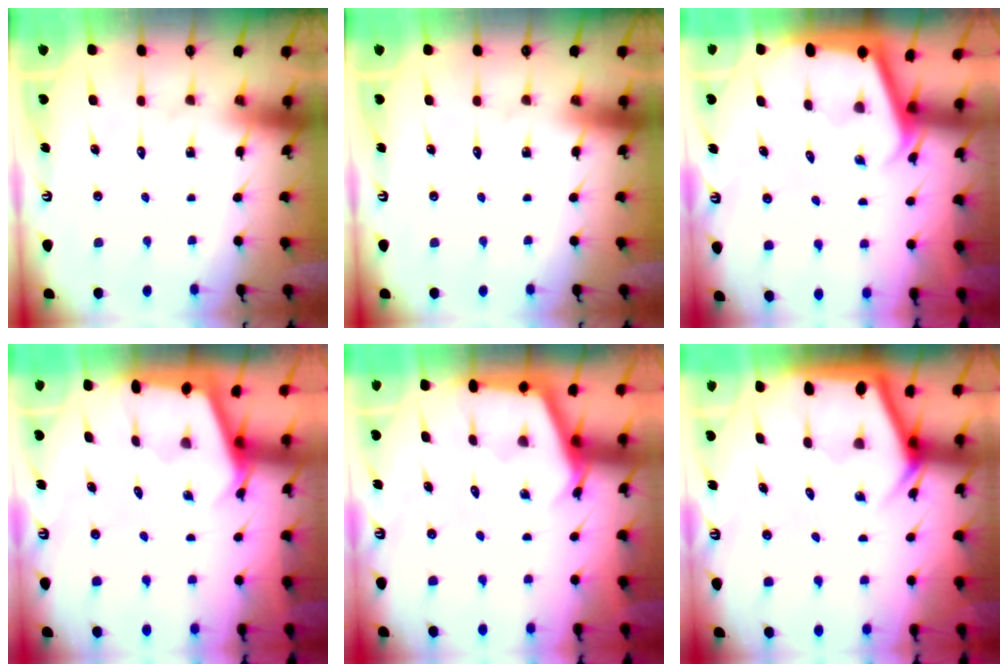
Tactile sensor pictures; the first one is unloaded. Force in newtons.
{"total": 0.0}
{"total": 1.9, "press": 1.9, "slide": 0.1}
{"total": 1.9, "press": 1.9, "slide": 0.2}
{"total": 2.9, "press": 2.9, "slide": 0.3}
{"total": 3.9, "press": 3.9, "slide": 0.4}